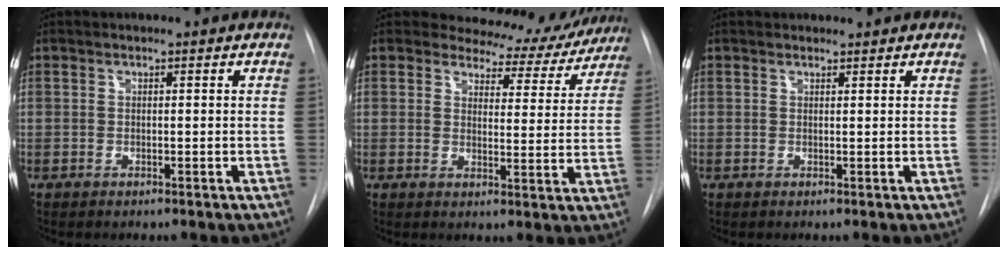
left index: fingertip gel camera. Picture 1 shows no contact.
{"total": 10.8, "force": [10.0, 3.9, 0.7], "torque": [0.015, -0.028, 0.098]}
{"total": 1.6, "force": [1.6, 0.4, 0.0], "torque": [-0.004, 0.012, 0.023]}